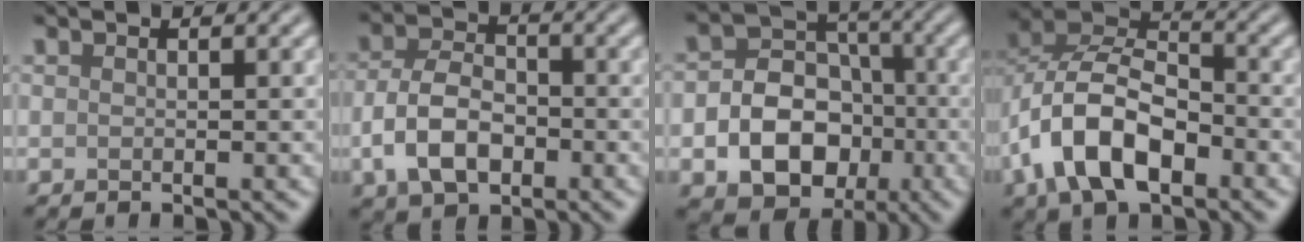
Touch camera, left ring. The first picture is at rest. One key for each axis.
{"total": 5.7, "fx": -1.8, "fy": 3.7, "fz": 4.0, "tx": -0.081, "ty": 0.002, "tz": -0.039}
{"total": 9.4, "fx": -2.6, "fy": 7.3, "fz": 5.4, "tx": -0.069, "ty": -0.015, "tz": -0.059}
{"total": 9.4, "fx": -3.6, "fy": 5.3, "fz": 6.8, "tx": -0.132, "ty": 0.011, "tz": -0.078}